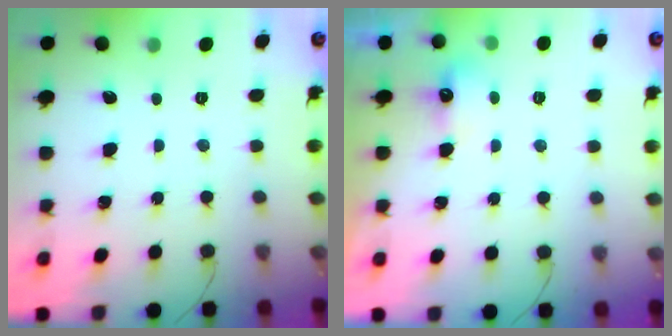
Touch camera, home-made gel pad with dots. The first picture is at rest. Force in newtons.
{"total": 4.3, "press": 4.2, "slide": 1.2}